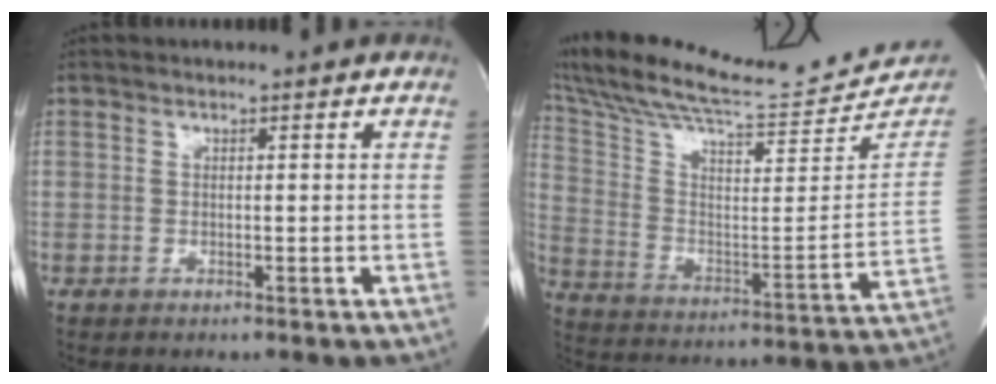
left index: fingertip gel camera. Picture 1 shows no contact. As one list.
[{"total": 24.6, "force": [22.6, 1.7, 9.6], "torque": [-0.172, -0.059, 0.334]}]